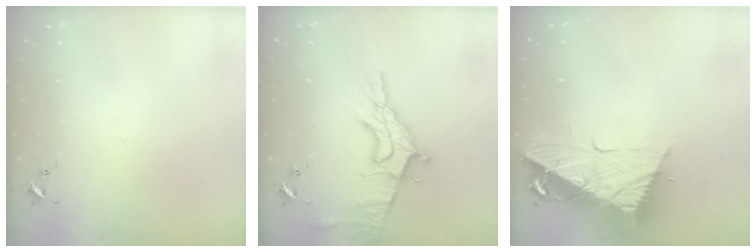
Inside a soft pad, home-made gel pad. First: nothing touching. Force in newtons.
{"total": 13.5, "press": 13.4, "slide": 1.3}
{"total": 16.6, "press": 16.5, "slide": 1.5}